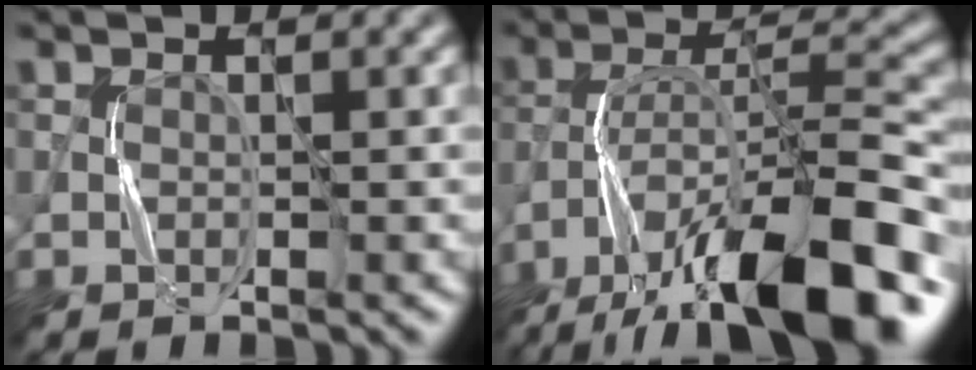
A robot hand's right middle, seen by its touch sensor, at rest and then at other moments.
{"total": 15.3, "force": [-10.6, 4.0, 10.2], "torque": [-0.176, 0.015, -0.171]}